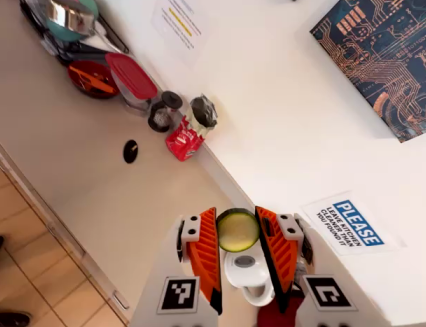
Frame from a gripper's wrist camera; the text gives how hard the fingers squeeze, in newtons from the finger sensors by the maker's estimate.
{"total": 9.2, "left": 9.4, "right": 9.0}